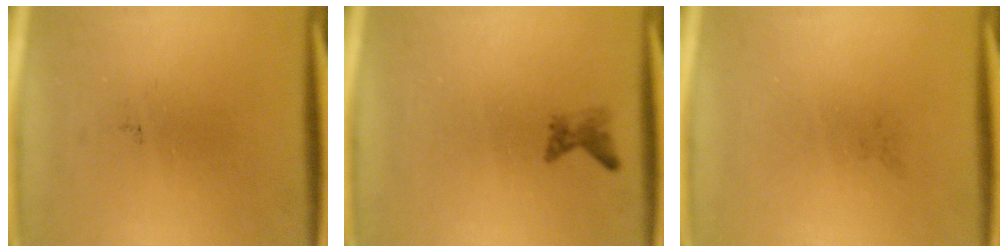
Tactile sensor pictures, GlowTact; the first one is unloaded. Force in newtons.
{"total": 1.2}
{"total": 0.0}